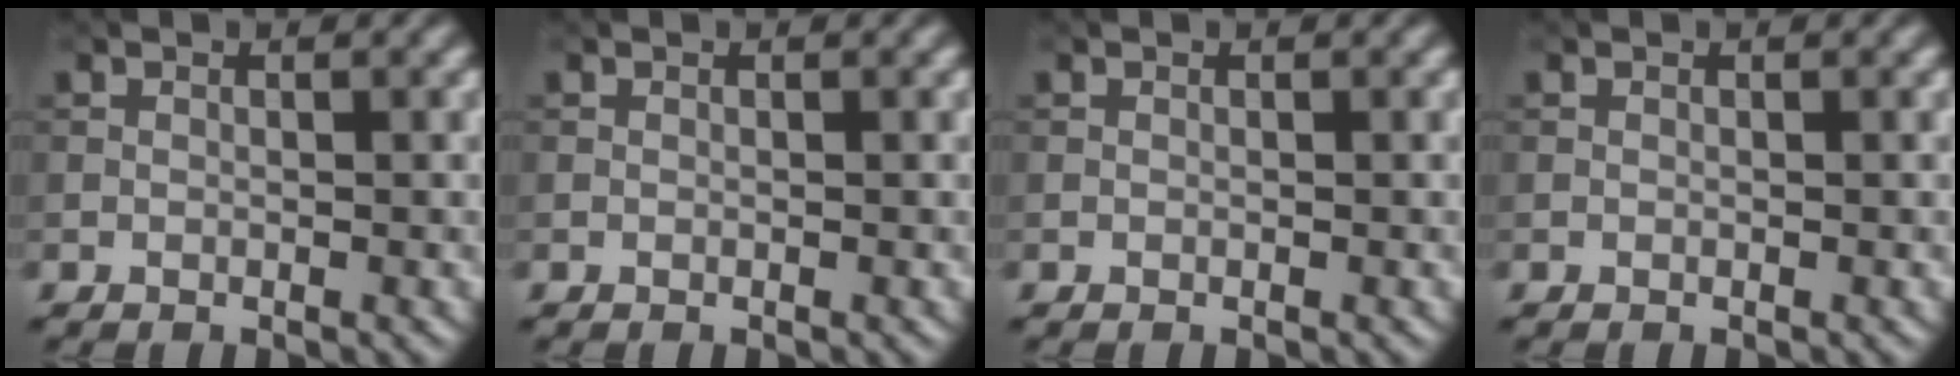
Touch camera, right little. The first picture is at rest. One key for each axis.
{"total": 0.0}
{"total": 0.0}
{"total": 0.0}